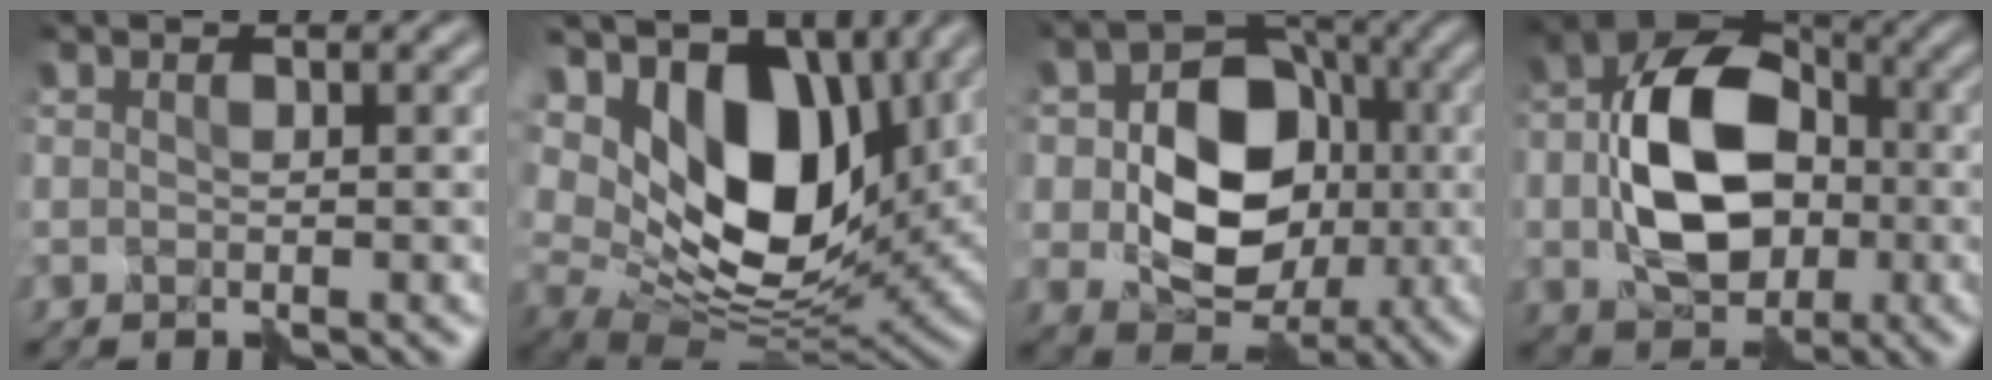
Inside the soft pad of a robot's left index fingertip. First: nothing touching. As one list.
[{"total": 14.0, "force": [5.8, 8.3, 9.7], "torque": [-0.174, 0.007, 0.104]}, {"total": 8.9, "force": [-0.5, 7.2, 5.3], "torque": [-0.087, 0.008, -0.003]}, {"total": 10.2, "force": [-0.5, 7.2, 7.1], "torque": [-0.134, 0.006, -0.003]}]